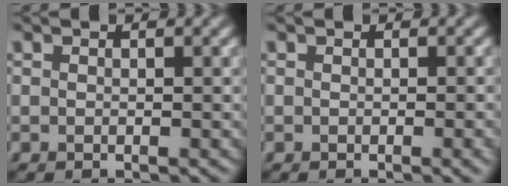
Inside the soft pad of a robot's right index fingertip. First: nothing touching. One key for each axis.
{"total": 1.7, "fx": -0.3, "fy": 0.5, "fz": 1.6, "tx": -0.016, "ty": -0.004, "tz": -0.006}